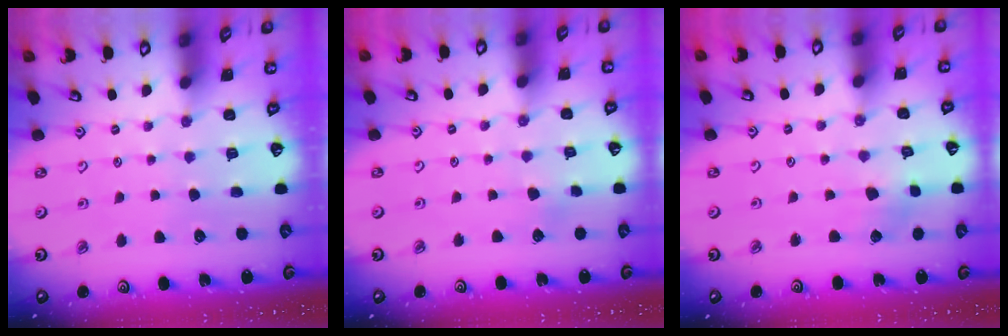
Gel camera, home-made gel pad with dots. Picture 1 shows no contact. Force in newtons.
{"total": 2.4, "press": 2.4, "slide": 0.3}
{"total": 2.3, "press": 2.2, "slide": 0.4}